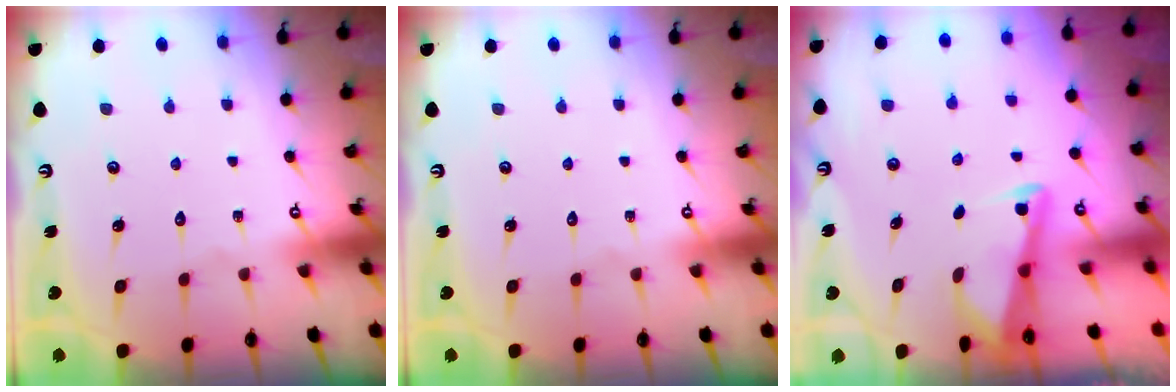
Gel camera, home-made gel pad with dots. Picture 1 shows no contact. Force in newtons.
{"total": 0.0}
{"total": 3.0, "press": 2.9, "slide": 0.4}